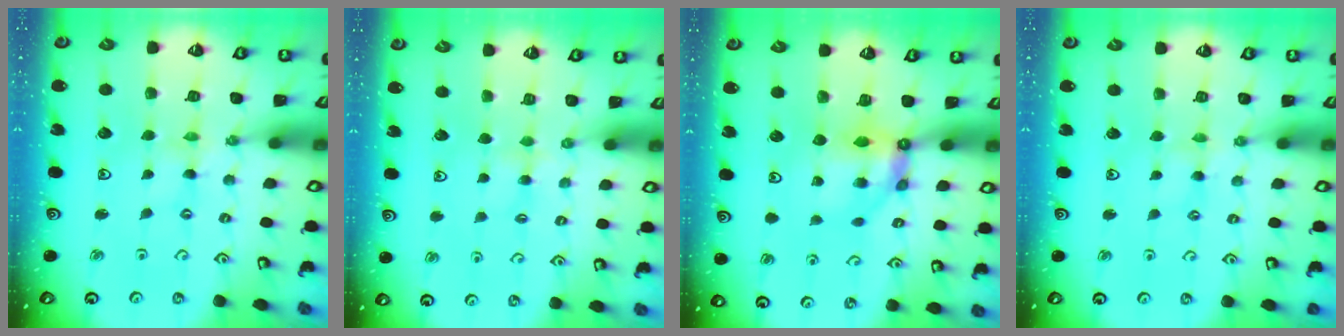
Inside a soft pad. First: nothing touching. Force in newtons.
{"total": 2.7, "press": 2.7, "slide": 0.5}
{"total": 7.0, "press": 7.0, "slide": 0.8}
{"total": 1.8, "press": 1.8, "slide": 0.5}